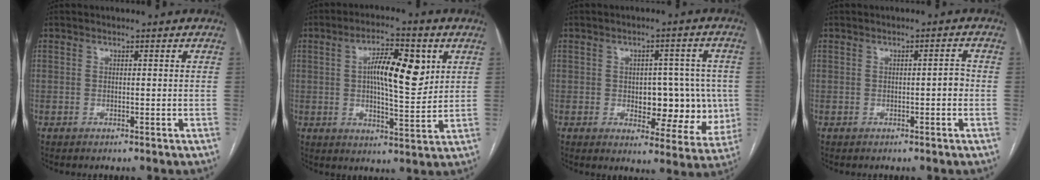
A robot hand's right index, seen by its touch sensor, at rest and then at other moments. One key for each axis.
{"total": 11.1, "fx": 2.6, "fy": 2.3, "fz": 10.5, "tx": -0.182, "ty": 0.012, "tz": 0.040}
{"total": 10.7, "fx": -0.6, "fy": 6.0, "fz": 8.9, "tx": -0.089, "ty": 0.019, "tz": 0.008}
{"total": 1.8, "fx": -0.3, "fy": 0.5, "fz": 1.7, "tx": -0.020, "ty": 0.004, "tz": -0.006}